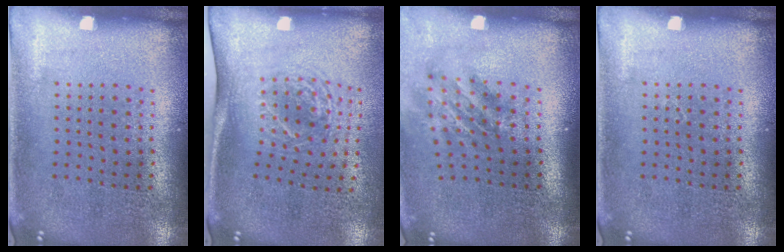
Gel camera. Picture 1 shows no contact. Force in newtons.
{"total": 1.7, "press": 1.3, "slide": 1.2}
{"total": 1.9, "press": 1.2, "slide": 1.4}
{"total": 0.0}